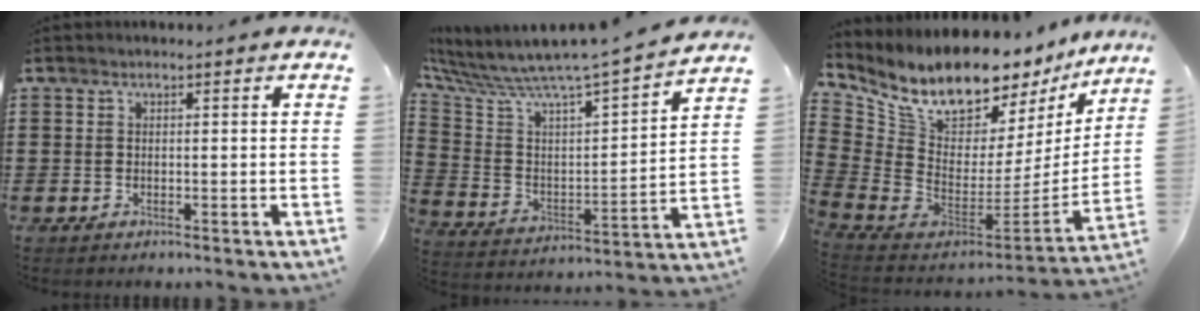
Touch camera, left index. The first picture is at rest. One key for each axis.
{"total": 6.4, "fx": 5.9, "fy": -0.2, "fz": 2.4, "tx": -0.080, "ty": -0.069, "tz": 0.087}
{"total": 10.5, "fx": 8.6, "fy": 4.2, "fz": 4.3, "tx": -0.115, "ty": -0.085, "tz": 0.152}